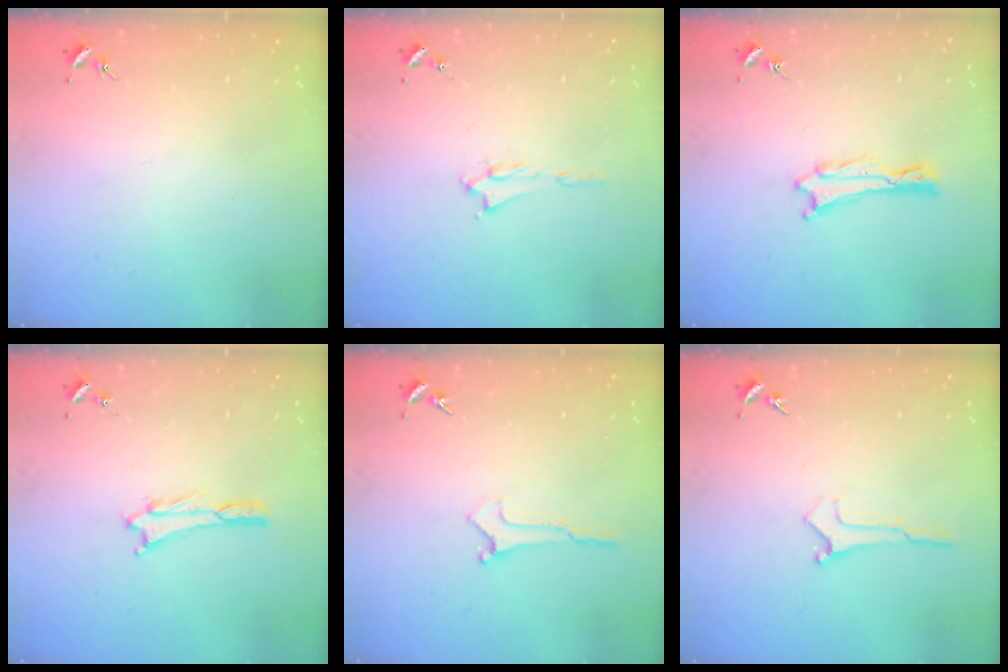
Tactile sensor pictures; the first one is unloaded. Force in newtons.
{"total": 1.0, "press": 0.9, "slide": 0.2}
{"total": 0.5, "press": 0.5, "slide": 0.1}
{"total": 1.0, "press": 1.0, "slide": 0.1}
{"total": 0.0}
{"total": 0.0}